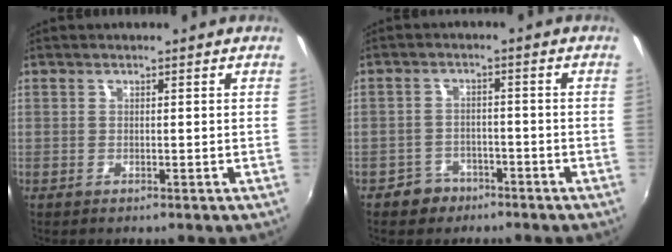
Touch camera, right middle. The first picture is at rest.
{"total": 4.5, "force": [-3.2, 3.2, 0.5], "torque": [-0.025, 0.011, -0.049]}